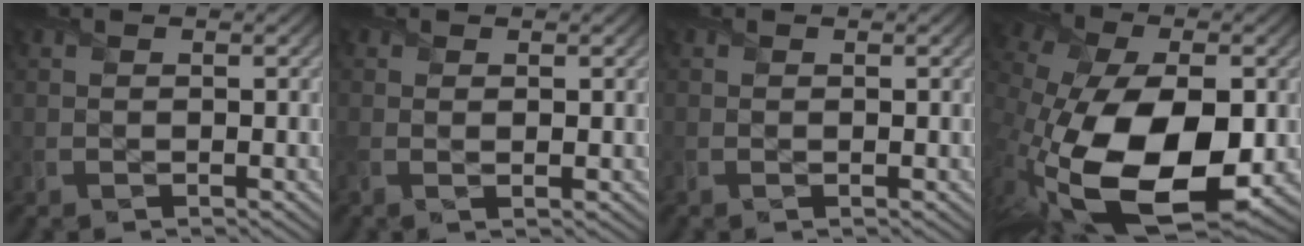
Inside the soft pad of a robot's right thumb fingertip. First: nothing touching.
{"total": 1.2, "force": [0.3, 0.1, 1.1], "torque": [-0.022, 0.002, 0.003]}
{"total": 0.0}
{"total": 20.1, "force": [-4.4, 12.2, 15.4], "torque": [-0.309, -0.069, -0.027]}